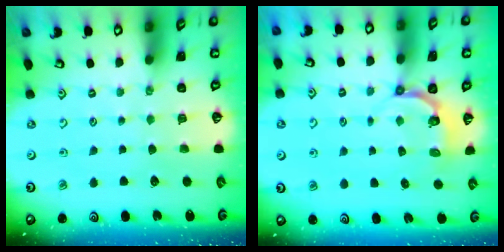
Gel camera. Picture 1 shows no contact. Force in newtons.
{"total": 4.5, "press": 3.6, "slide": 2.6}